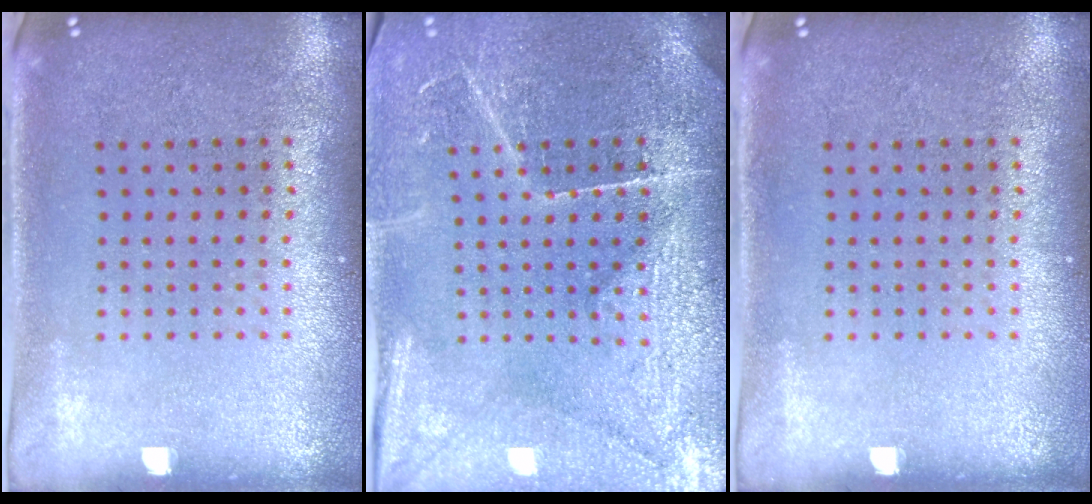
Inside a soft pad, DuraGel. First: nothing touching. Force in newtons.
{"total": 3.9, "press": 3.7, "slide": 1.3}
{"total": 0.0}